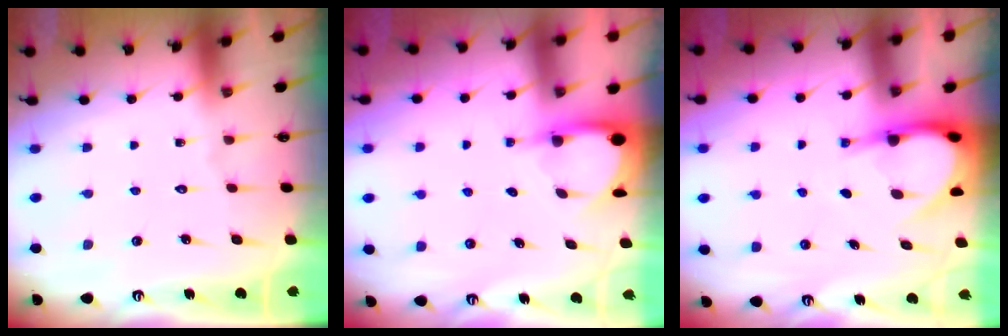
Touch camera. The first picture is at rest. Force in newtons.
{"total": 3.4, "press": 3.4, "slide": 0.2}
{"total": 5.8, "press": 5.8, "slide": 0.8}